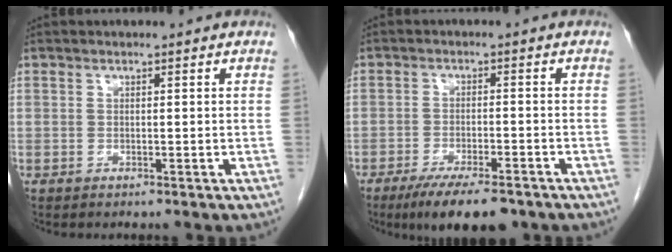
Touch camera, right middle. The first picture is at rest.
{"total": 9.8, "force": [-7.2, 2.2, 6.3], "torque": [-0.099, -0.018, -0.110]}